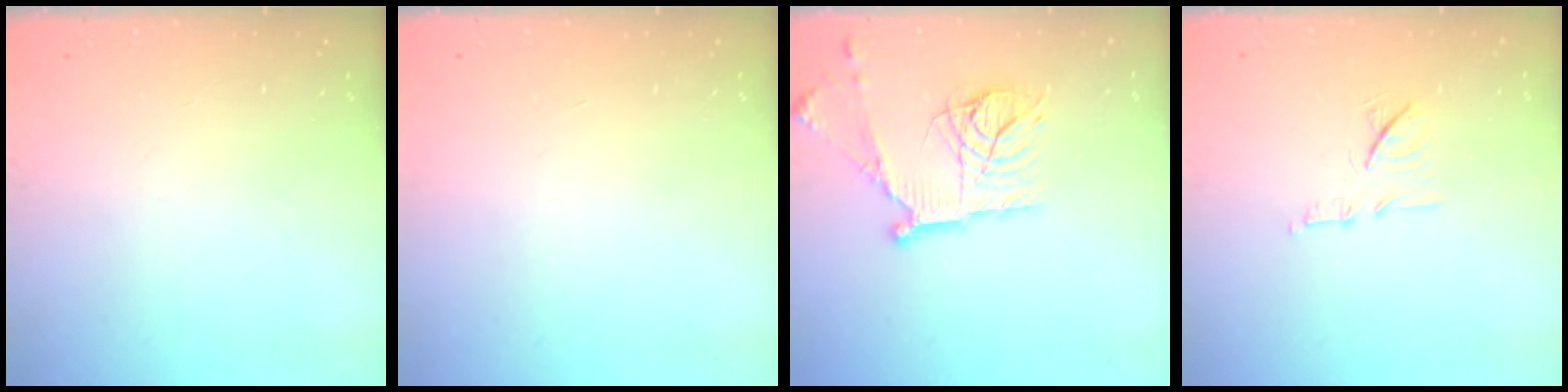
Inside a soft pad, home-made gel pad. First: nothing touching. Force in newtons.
{"total": 1.5, "press": 1.5, "slide": 0.1}
{"total": 16.6, "press": 16.6, "slide": 1.3}
{"total": 9.6, "press": 9.6, "slide": 0.3}